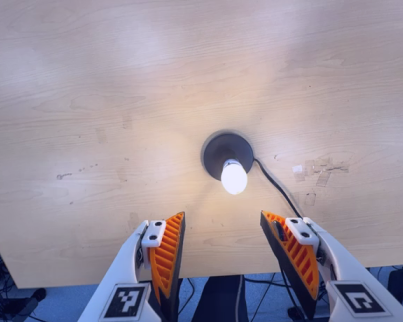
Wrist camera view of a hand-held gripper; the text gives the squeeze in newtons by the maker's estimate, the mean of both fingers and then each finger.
{"total": 0.0}